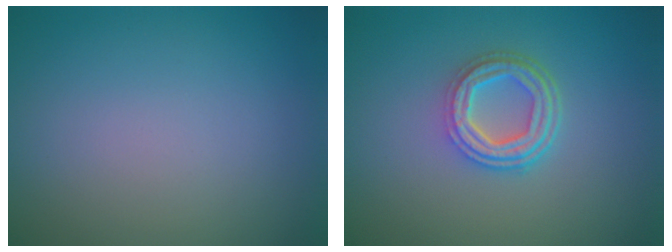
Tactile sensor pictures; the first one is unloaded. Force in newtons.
{"total": 4.4, "press": 3.4, "slide": 2.9}